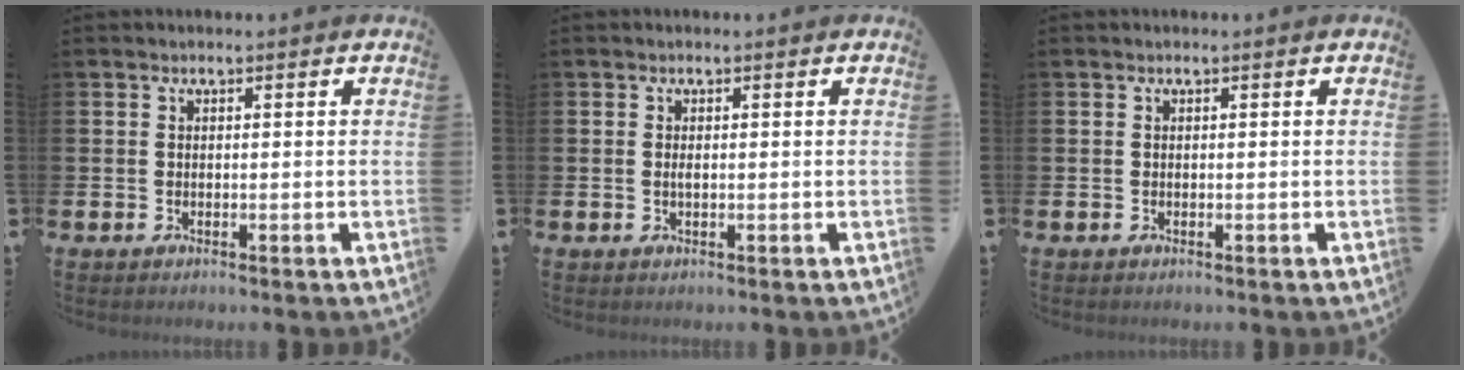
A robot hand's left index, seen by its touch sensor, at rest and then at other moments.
{"total": 0.6, "force": [0.0, 0.2, 0.6], "torque": [-0.017, 0.001, 0.001]}
{"total": 0.0}